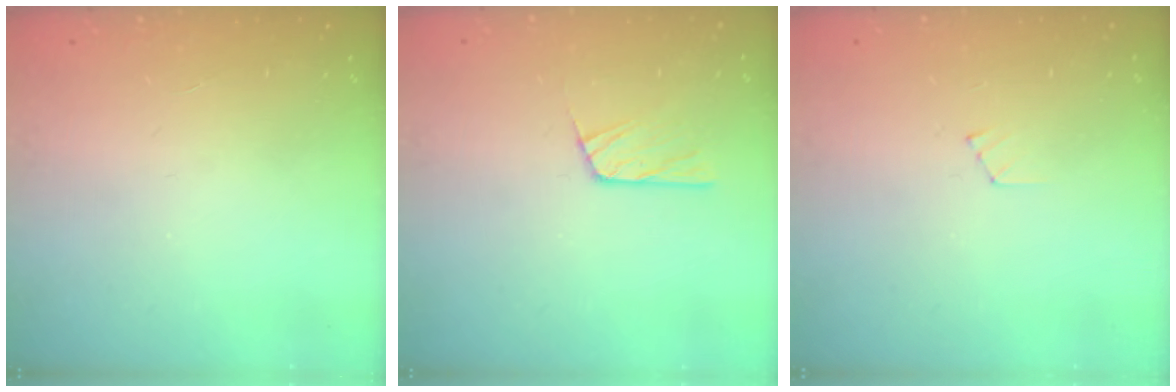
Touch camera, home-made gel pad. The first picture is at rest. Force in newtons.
{"total": 7.9, "press": 7.9, "slide": 0.6}
{"total": 3.8, "press": 3.8, "slide": 0.3}